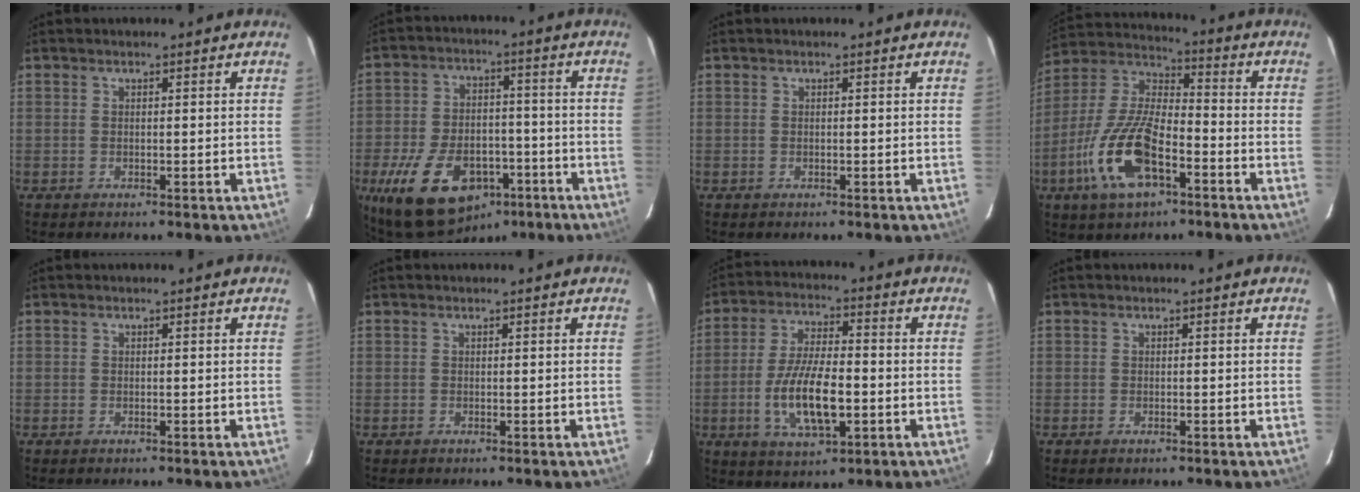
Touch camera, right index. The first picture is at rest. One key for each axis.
{"total": 17.6, "fx": -9.6, "fy": 10.4, "fz": 10.6, "tx": -0.220, "ty": 0.002, "tz": -0.144}
{"total": 0.0}
{"total": 17.0, "fx": -7.5, "fy": 6.8, "fz": 13.6, "tx": -0.292, "ty": -0.009, "tz": -0.148}
{"total": 0.0}
{"total": 0.0}
{"total": 12.3, "fx": -3.1, "fy": 4.5, "fz": 11.0, "tx": -0.222, "ty": -0.008, "tz": -0.052}
{"total": 0.6, "fx": -0.5, "fy": 0.3, "fz": 0.3, "tx": -0.005, "ty": -0.003, "tz": -0.010}